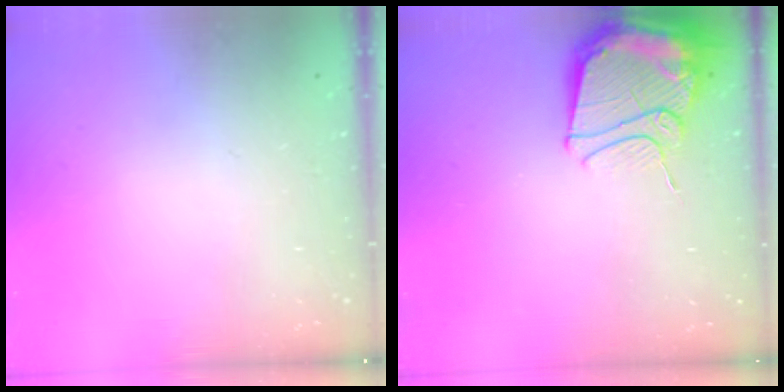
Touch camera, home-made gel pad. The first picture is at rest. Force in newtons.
{"total": 13.3, "press": 13.2, "slide": 1.4}